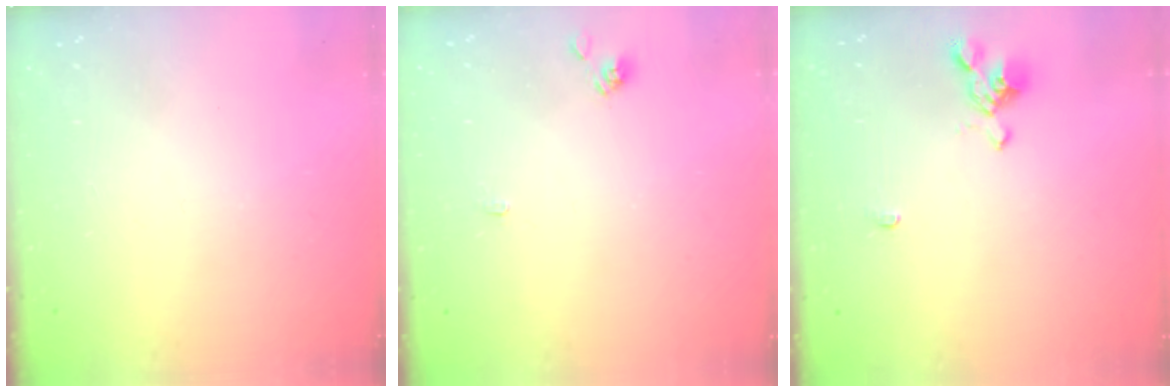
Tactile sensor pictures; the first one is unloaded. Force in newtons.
{"total": 2.8, "press": 2.8, "slide": 0.3}
{"total": 1.6, "press": 1.3, "slide": 0.9}